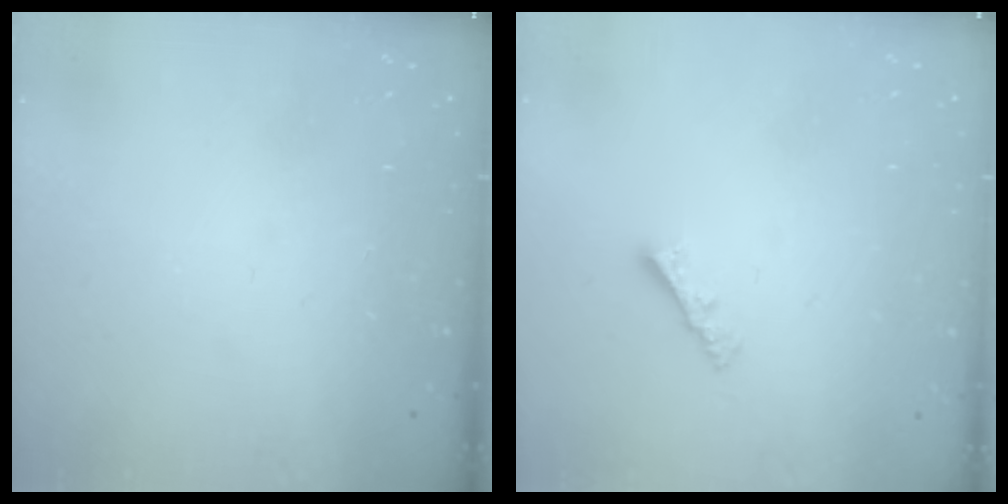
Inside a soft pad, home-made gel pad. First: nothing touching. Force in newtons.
{"total": 3.5, "press": 3.5, "slide": 0.3}